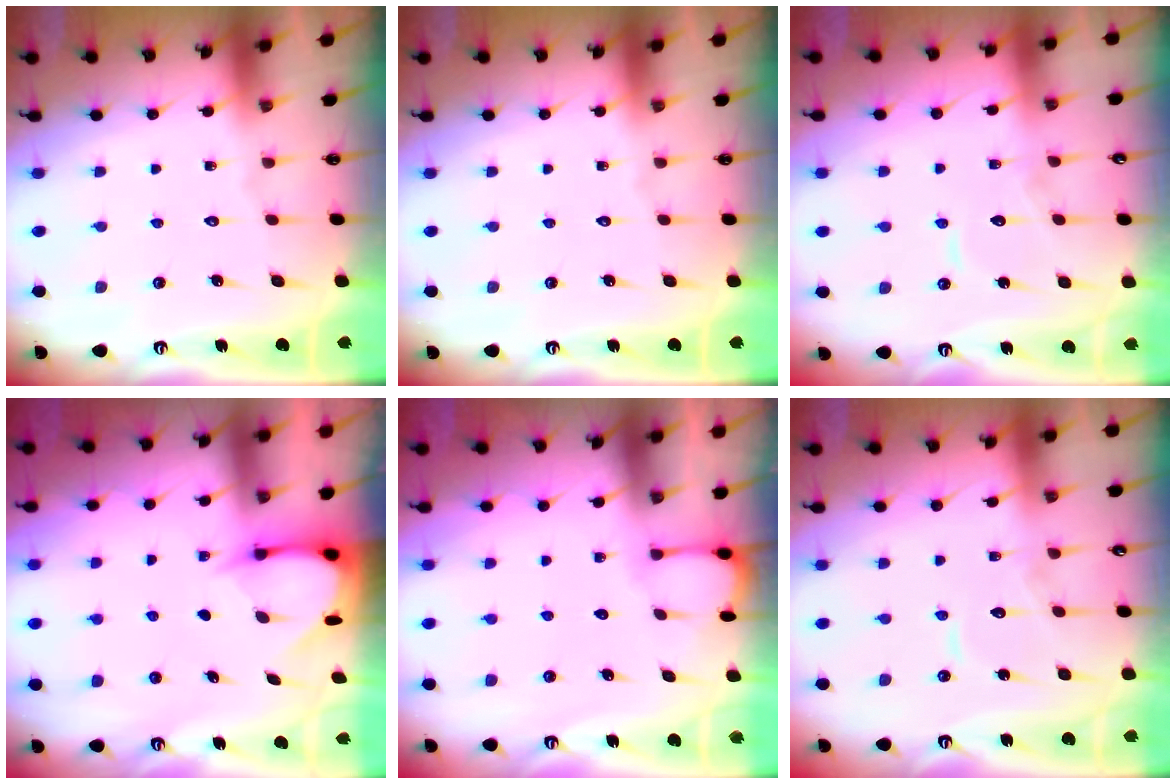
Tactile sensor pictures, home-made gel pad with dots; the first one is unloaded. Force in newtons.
{"total": 0.0}
{"total": 7.7, "press": 7.7, "slide": 0.6}
{"total": 3.6, "press": 3.6, "slide": 0.4}
{"total": 2.1, "press": 2.1, "slide": 0.2}
{"total": 7.7, "press": 7.7, "slide": 0.6}